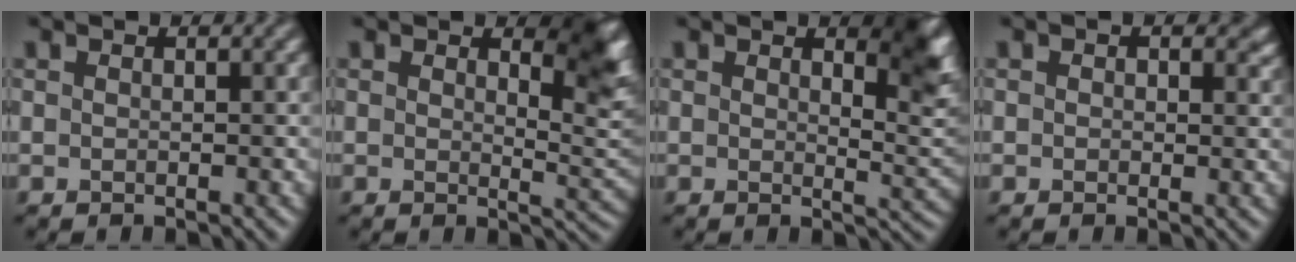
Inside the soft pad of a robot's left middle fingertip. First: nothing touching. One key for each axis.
{"total": 4.6, "fx": 2.3, "fy": 2.0, "fz": 3.4, "tx": -0.032, "ty": -0.009, "tz": 0.034}
{"total": 3.9, "fx": 2.0, "fy": 1.3, "fz": 3.1, "tx": -0.033, "ty": -0.006, "tz": 0.030}
{"total": 1.2, "fx": 0.4, "fy": 1.1, "fz": 0.4, "tx": 0.003, "ty": -0.002, "tz": 0.000}